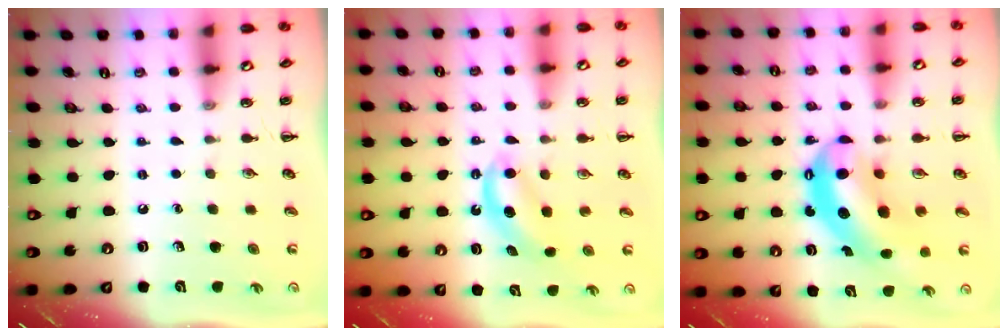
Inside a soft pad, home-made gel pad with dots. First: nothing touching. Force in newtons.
{"total": 5.4, "press": 5.3, "slide": 0.7}
{"total": 9.7, "press": 9.4, "slide": 2.4}